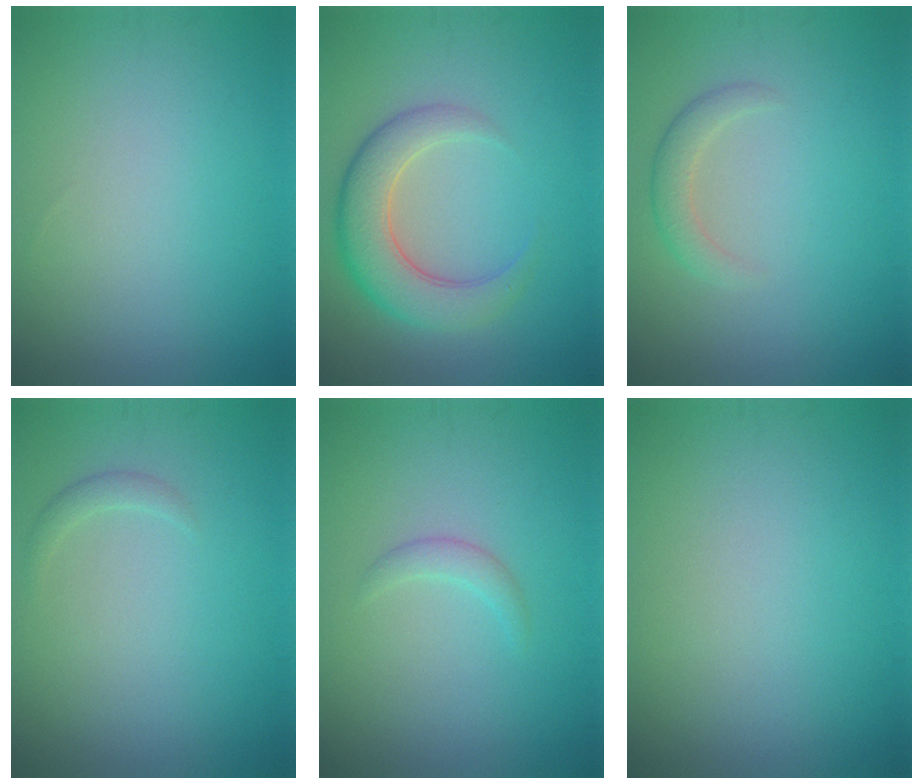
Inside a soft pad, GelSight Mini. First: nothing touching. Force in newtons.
{"total": 5.5, "press": 5.5, "slide": 0.4}
{"total": 1.9, "press": 1.9, "slide": 0.2}
{"total": 0.9, "press": 0.9, "slide": 0.1}
{"total": 1.2, "press": 1.2, "slide": 0.1}
{"total": 0.0}